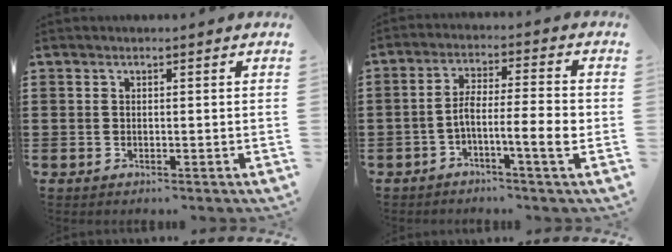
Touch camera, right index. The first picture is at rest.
{"total": 6.7, "force": [-2.3, 0.7, 6.3], "torque": [-0.110, 0.001, -0.043]}